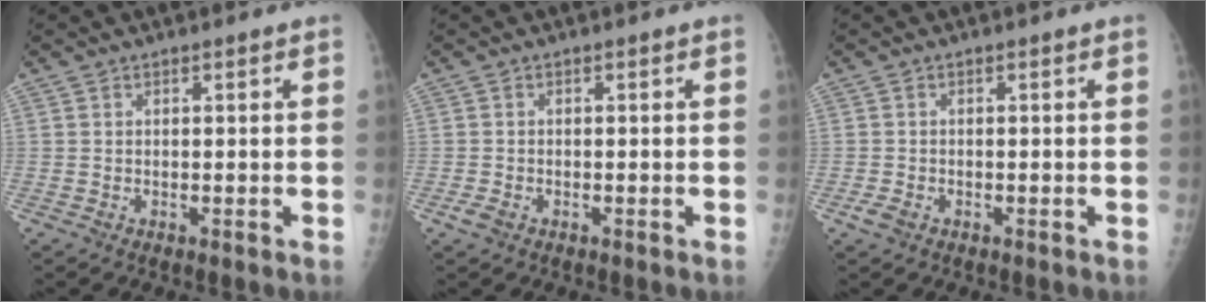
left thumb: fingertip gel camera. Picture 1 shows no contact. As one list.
[{"total": 1.9, "force": [-1.0, 1.2, 1.0], "torque": [-0.019, 0.000, -0.018]}, {"total": 2.0, "force": [-1.0, 1.4, 1.1], "torque": [-0.021, 0.000, -0.019]}]